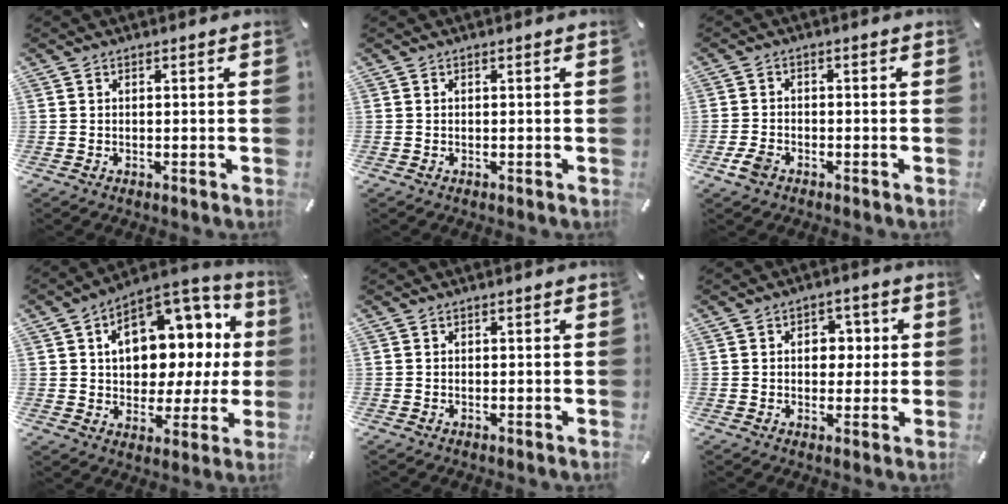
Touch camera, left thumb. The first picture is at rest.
{"total": 0.0}
{"total": 3.6, "force": [-1.9, 2.3, 1.9], "torque": [-0.044, 0.004, -0.037]}
{"total": 13.9, "force": [4.2, 10.4, 8.3], "torque": [-0.109, -0.035, 0.080]}
{"total": 0.0}
{"total": 5.7, "force": [0.5, 4.4, 3.5], "torque": [-0.035, -0.003, -0.002]}